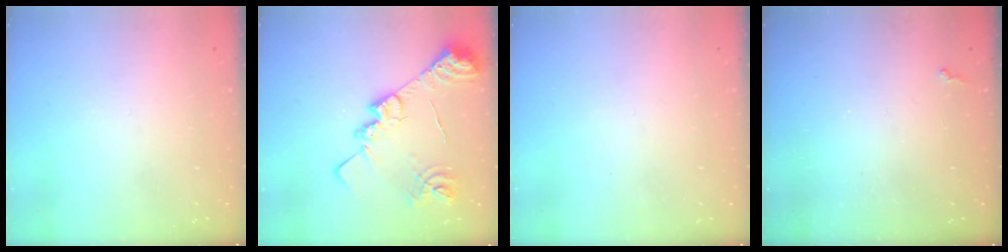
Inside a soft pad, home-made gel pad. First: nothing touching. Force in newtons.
{"total": 18.5, "press": 18.4, "slide": 1.4}
{"total": 0.0}
{"total": 2.3, "press": 2.3, "slide": 0.5}